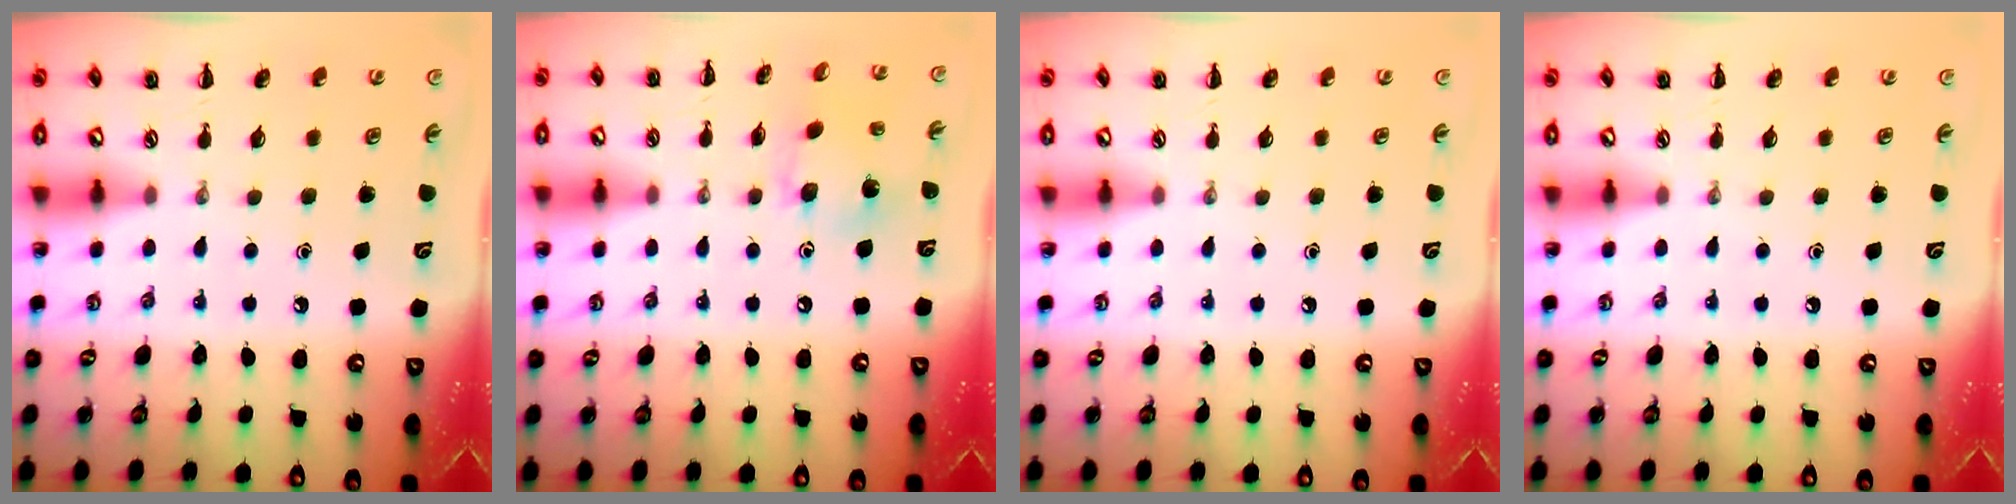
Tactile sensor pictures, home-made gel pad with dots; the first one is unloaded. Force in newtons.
{"total": 5.9, "press": 5.8, "slide": 1.2}
{"total": 0.0}
{"total": 0.0}